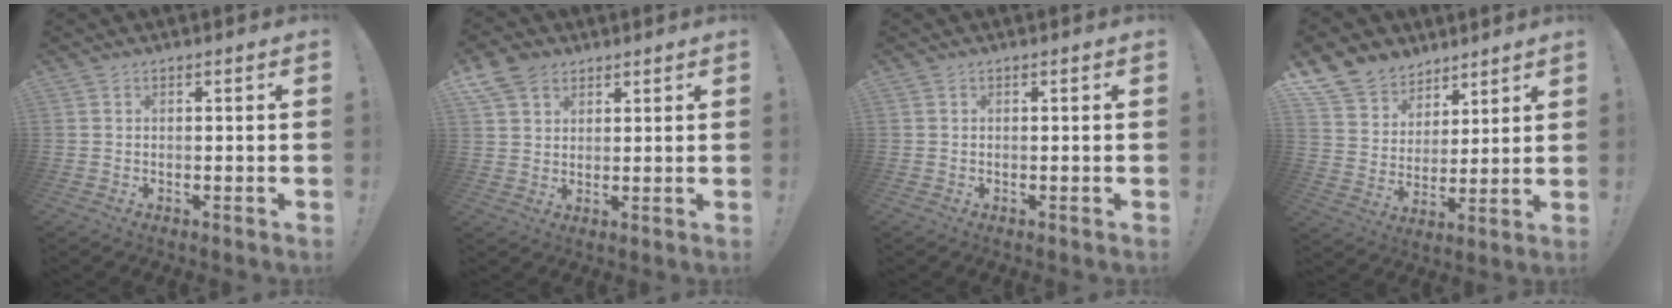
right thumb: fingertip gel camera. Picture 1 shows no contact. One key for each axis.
{"total": 7.8, "fx": 4.7, "fy": 5.5, "fz": 3.0, "tx": -0.052, "ty": -0.016, "tz": 0.094}
{"total": 0.0}
{"total": 11.9, "fx": 8.4, "fy": 8.2, "fz": 2.3, "tx": -0.049, "ty": -0.061, "tz": 0.166}